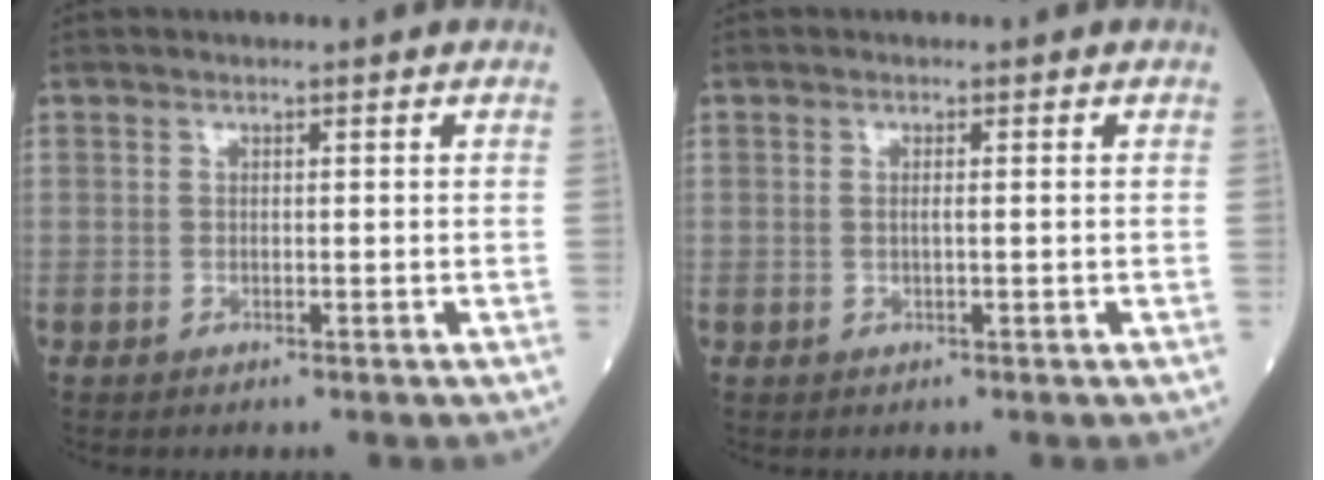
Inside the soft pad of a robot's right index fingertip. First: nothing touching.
{"total": 0.8, "force": [0.0, 0.0, 0.8], "torque": [-0.017, 0.000, 0.000]}